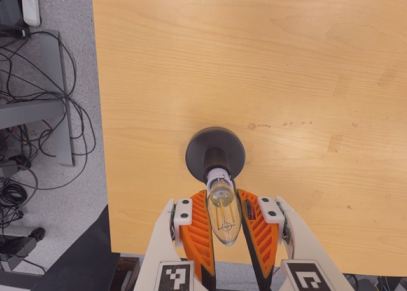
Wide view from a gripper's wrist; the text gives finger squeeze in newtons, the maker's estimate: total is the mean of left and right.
{"total": 12.3, "left": 12.0, "right": 12.6}